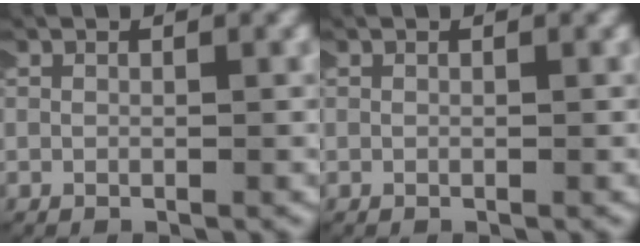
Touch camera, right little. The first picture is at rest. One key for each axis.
{"total": 0.0}